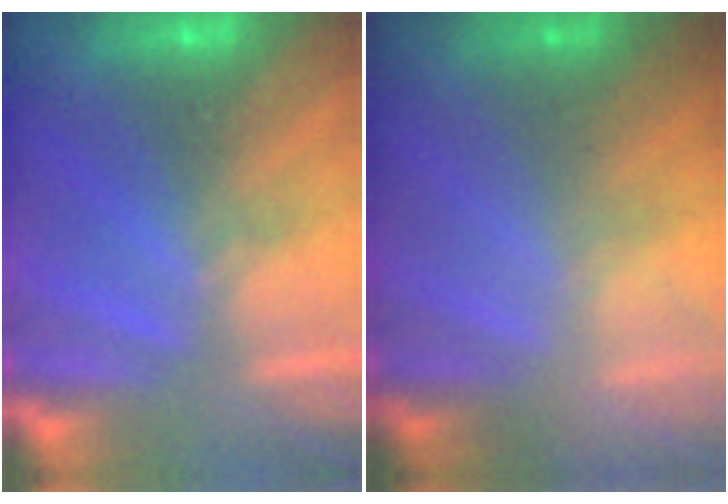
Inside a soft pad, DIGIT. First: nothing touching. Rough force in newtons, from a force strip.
{"total": 2.4}